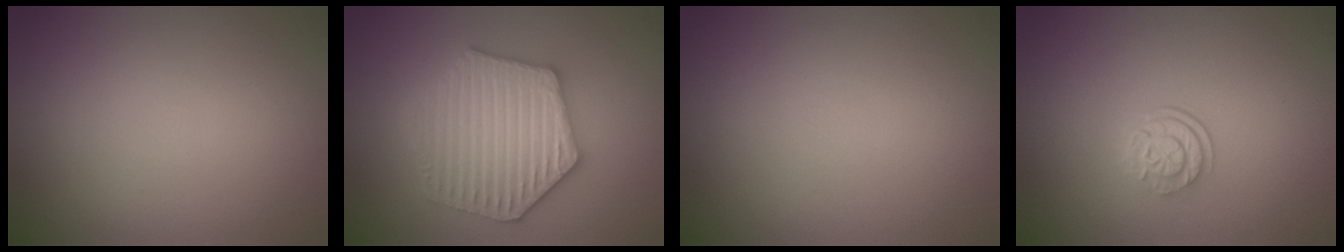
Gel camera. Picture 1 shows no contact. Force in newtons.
{"total": 6.3, "press": 6.2, "slide": 1.0}
{"total": 0.0}
{"total": 2.6, "press": 1.8, "slide": 1.9}